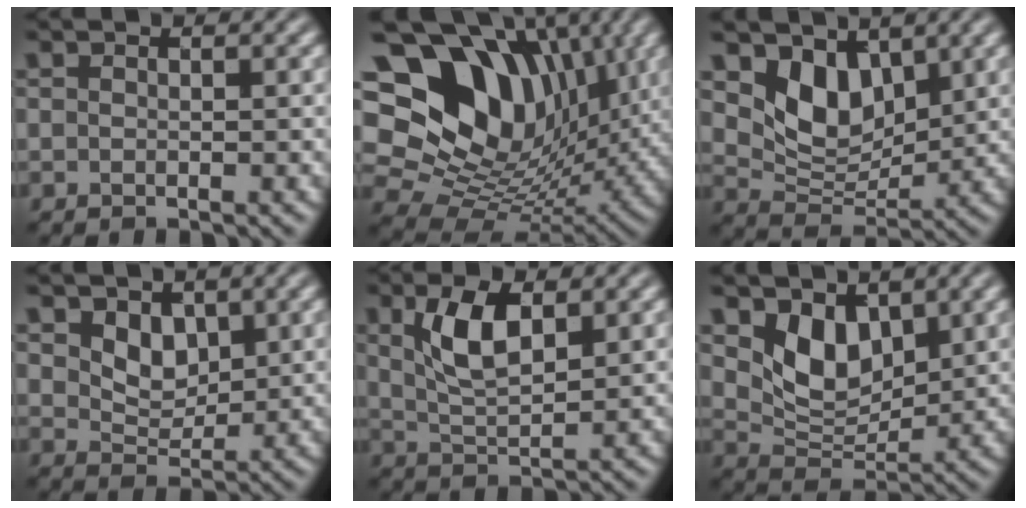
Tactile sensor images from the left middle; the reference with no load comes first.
{"total": 16.4, "force": [6.0, 11.6, 10.0], "torque": [-0.197, 0.033, 0.105]}
{"total": 4.5, "force": [2.4, 2.9, 2.5], "torque": [-0.064, -0.020, 0.044]}
{"total": 2.4, "force": [1.1, 1.7, 1.3], "torque": [-0.037, -0.011, 0.023]}
{"total": 4.7, "force": [1.5, 2.1, 3.9], "torque": [-0.092, 0.001, 0.032]}
{"total": 4.2, "force": [2.0, 2.7, 2.5], "torque": [-0.064, -0.019, 0.039]}